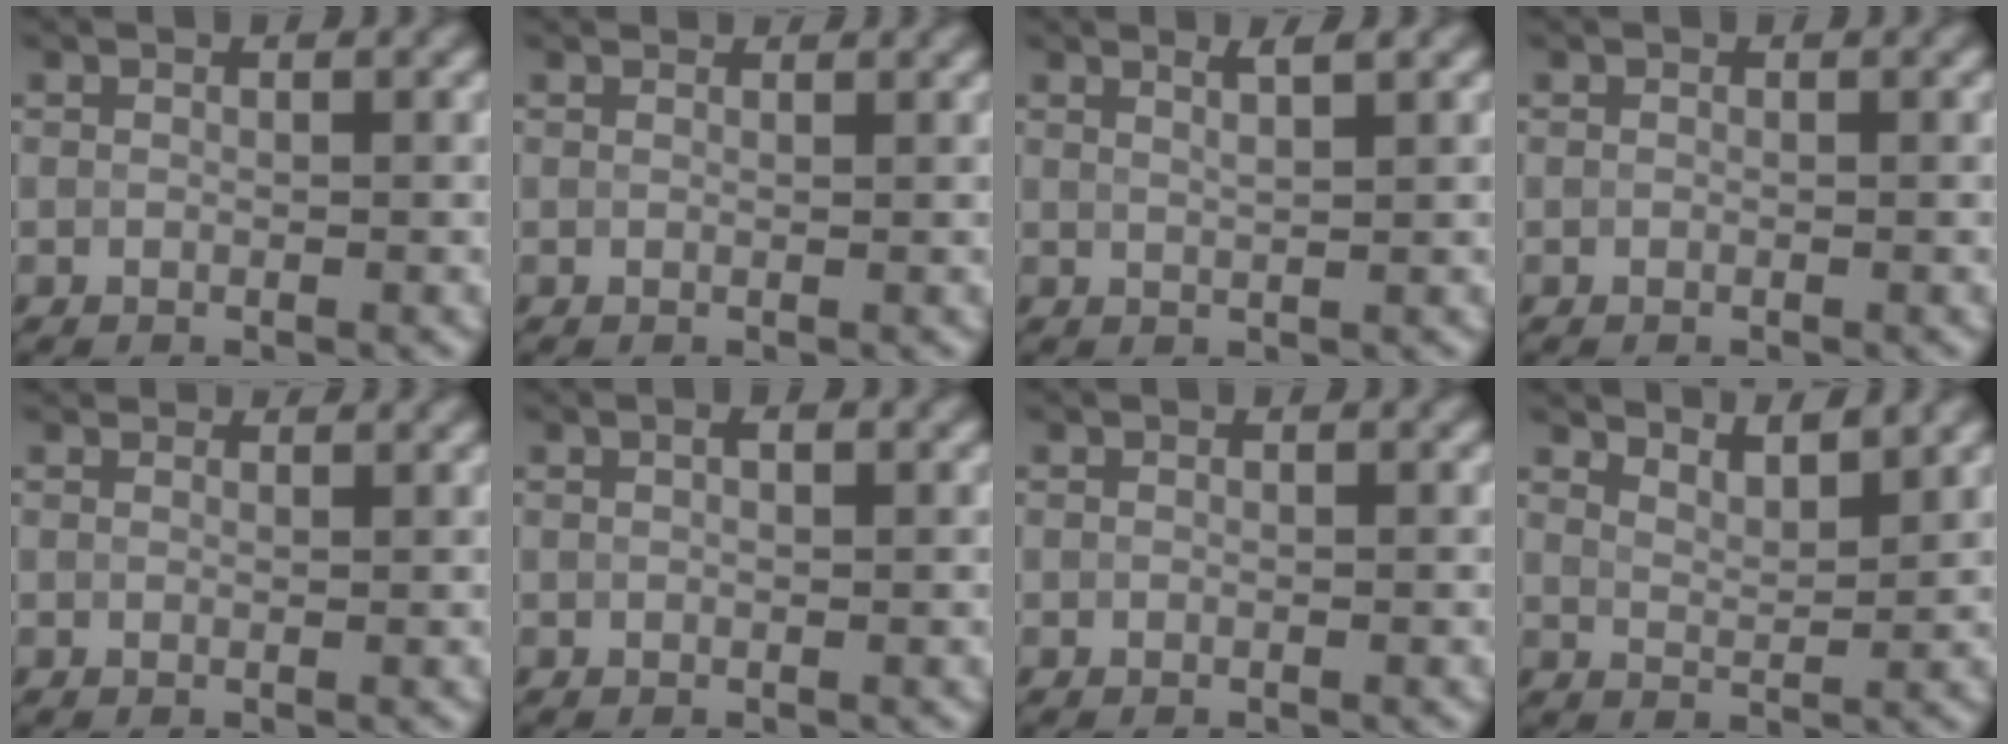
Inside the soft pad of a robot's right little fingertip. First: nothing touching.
{"total": 2.0, "force": [1.9, 0.2, 0.5], "torque": [-0.018, 0.001, 0.019]}
{"total": 2.1, "force": [1.4, 0.6, 1.5], "torque": [-0.012, 0.008, 0.010]}
{"total": 0.0}
{"total": 2.9, "force": [2.8, 0.5, 0.8], "torque": [-0.018, -0.001, 0.032]}
{"total": 1.0, "force": [0.4, 0.3, 0.8], "torque": [-0.014, 0.000, 0.007]}
{"total": 0.0}
{"total": 4.5, "force": [4.0, 1.0, 1.9], "torque": [-0.016, 0.009, 0.049]}